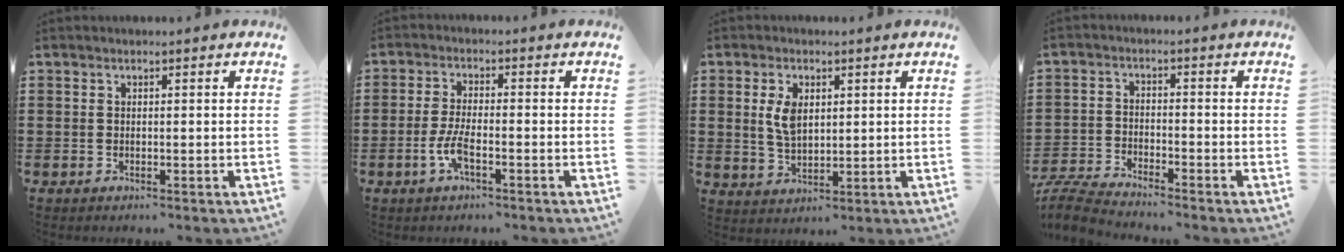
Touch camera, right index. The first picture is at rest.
{"total": 4.1, "force": [-1.8, 1.0, 3.5], "torque": [-0.085, -0.006, -0.039]}
{"total": 5.0, "force": [1.3, 2.8, 4.0], "torque": [-0.086, 0.009, 0.022]}
{"total": 5.1, "force": [-5.0, 0.1, 1.1], "torque": [-0.046, -0.008, -0.107]}